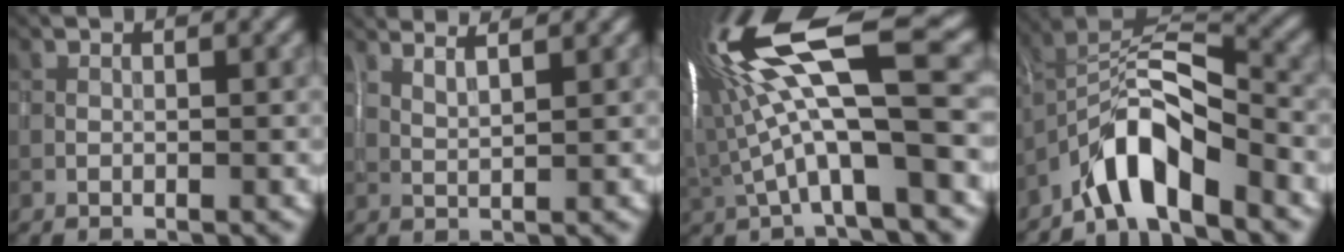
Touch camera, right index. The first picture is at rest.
{"total": 3.6, "force": [3.0, 1.0, 1.8], "torque": [-0.024, 0.023, 0.024]}
{"total": 14.4, "force": [1.3, 3.9, 13.8], "torque": [-0.262, 0.025, 0.027]}
{"total": 6.8, "force": [-4.2, 2.3, 4.9], "torque": [-0.075, 0.009, -0.080]}